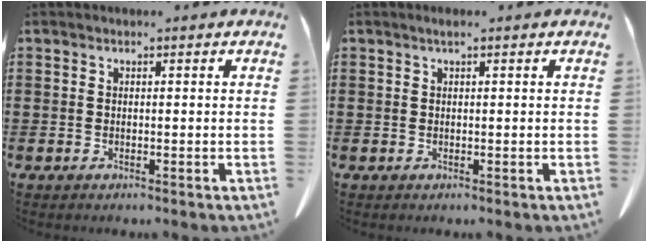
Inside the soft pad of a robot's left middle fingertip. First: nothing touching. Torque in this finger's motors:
{"motor_torque": [0.41, 0.34, -0.02, 0.02]}